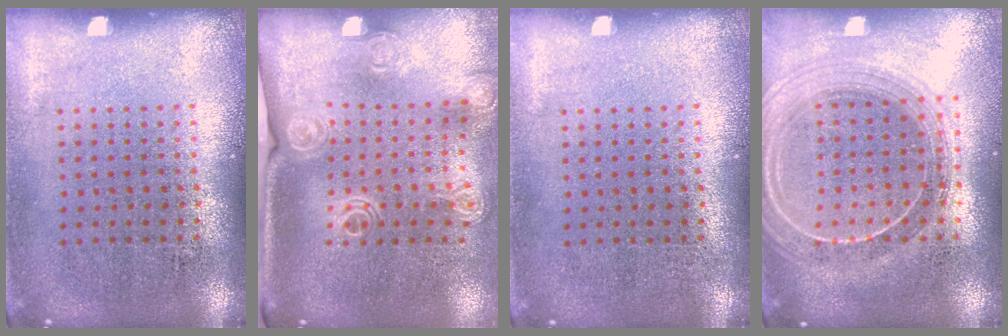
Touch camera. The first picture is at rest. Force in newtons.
{"total": 2.0, "press": 1.6, "slide": 1.3}
{"total": 0.0}
{"total": 2.1, "press": 1.9, "slide": 1.0}